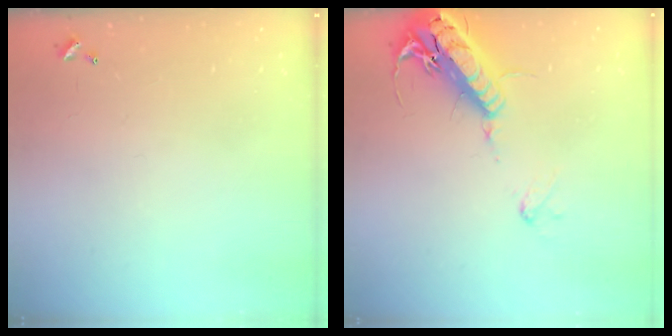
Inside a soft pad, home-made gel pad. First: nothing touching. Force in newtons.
{"total": 19.9, "press": 19.5, "slide": 3.8}